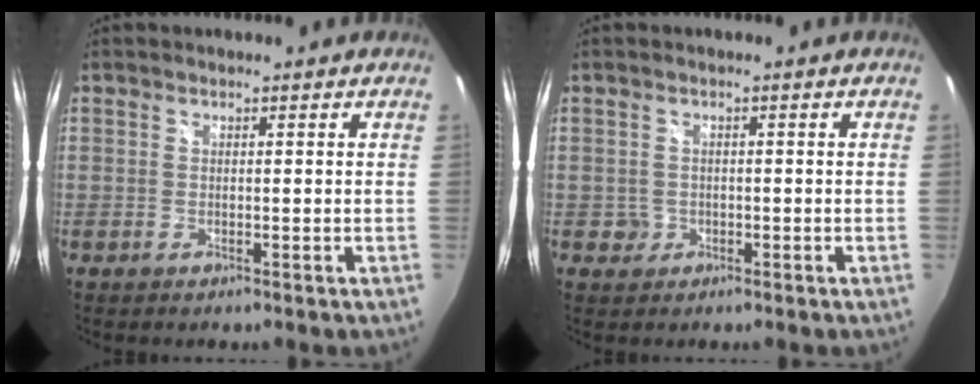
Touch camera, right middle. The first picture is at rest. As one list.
[{"total": 2.0, "force": [-0.5, 1.9, 0.2], "torque": [-0.004, 0.001, -0.004]}]